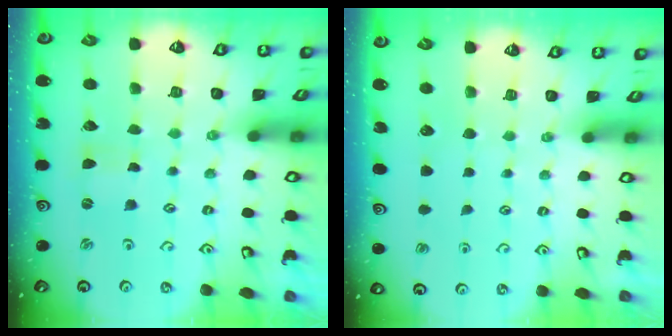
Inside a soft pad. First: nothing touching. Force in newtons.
{"total": 0.0}